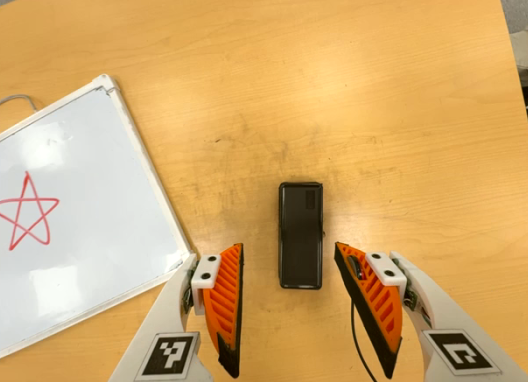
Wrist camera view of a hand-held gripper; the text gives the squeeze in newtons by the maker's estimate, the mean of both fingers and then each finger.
{"total": 0.0}